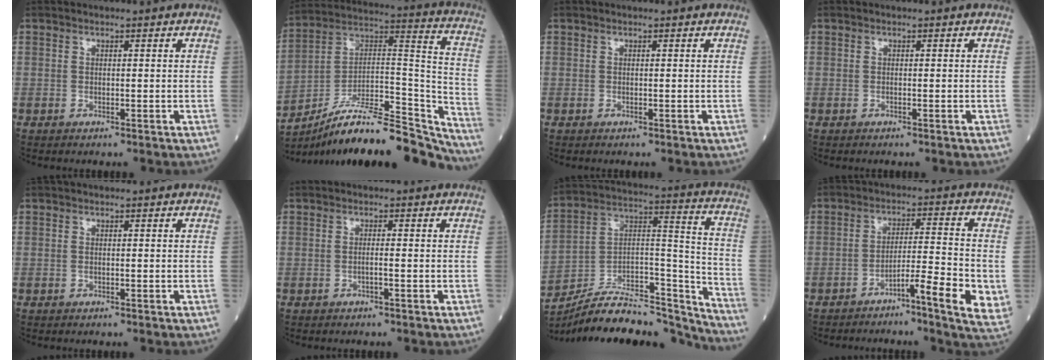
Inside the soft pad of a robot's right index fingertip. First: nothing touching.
{"total": 24.1, "force": [-21.4, 3.7, 10.4], "torque": [-0.124, 0.037, -0.338]}
{"total": 0.0}
{"total": 0.0}
{"total": 0.0}
{"total": 0.9, "force": [-0.4, -0.2, 0.8], "torque": [-0.014, 0.002, -0.008]}
{"total": 22.7, "force": [-21.1, 3.9, 7.4], "torque": [-0.106, 0.041, -0.338]}
{"total": 8.2, "force": [-3.5, 0.0, 7.4], "torque": [-0.105, 0.000, -0.056]}